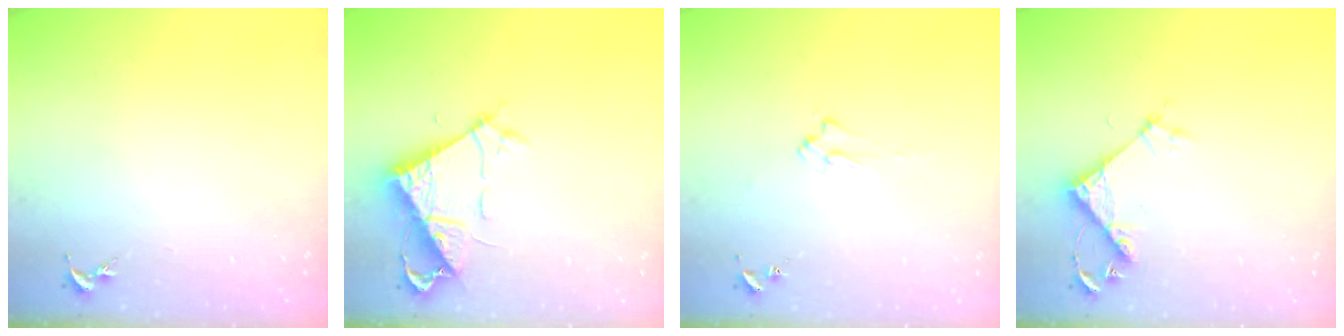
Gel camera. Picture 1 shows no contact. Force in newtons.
{"total": 7.1, "press": 7.1, "slide": 0.4}
{"total": 2.0, "press": 2.0, "slide": 0.3}
{"total": 5.4, "press": 5.4, "slide": 0.4}